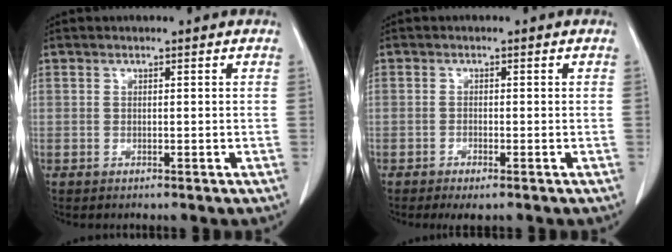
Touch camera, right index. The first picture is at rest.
{"total": 2.4, "force": [-1.6, 0.6, 1.7], "torque": [-0.026, -0.004, -0.024]}